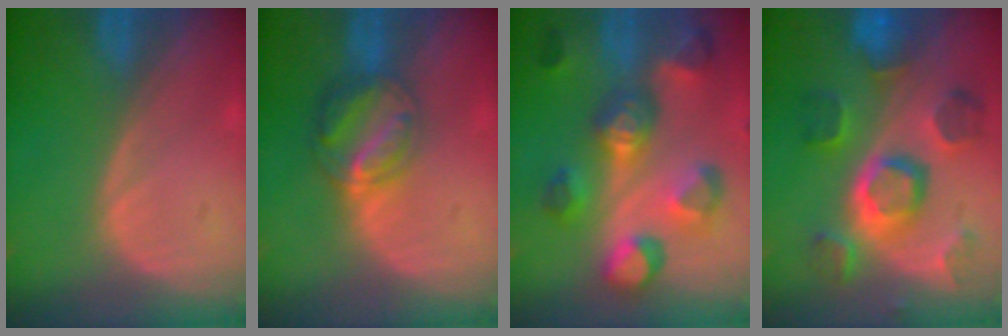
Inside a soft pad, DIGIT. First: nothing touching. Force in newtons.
{"total": 6.1, "press": 5.6, "slide": 2.4}
{"total": 10.5, "press": 9.8, "slide": 3.8}
{"total": 11.1, "press": 9.9, "slide": 5.0}